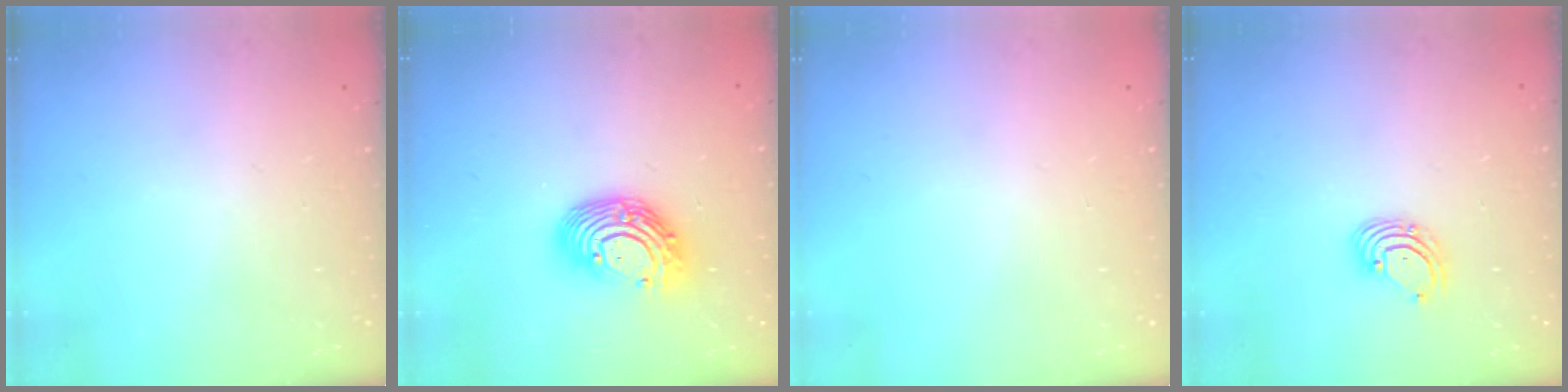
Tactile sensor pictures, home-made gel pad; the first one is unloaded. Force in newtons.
{"total": 13.2, "press": 13.1, "slide": 1.3}
{"total": 0.0}
{"total": 2.7, "press": 2.7, "slide": 0.3}